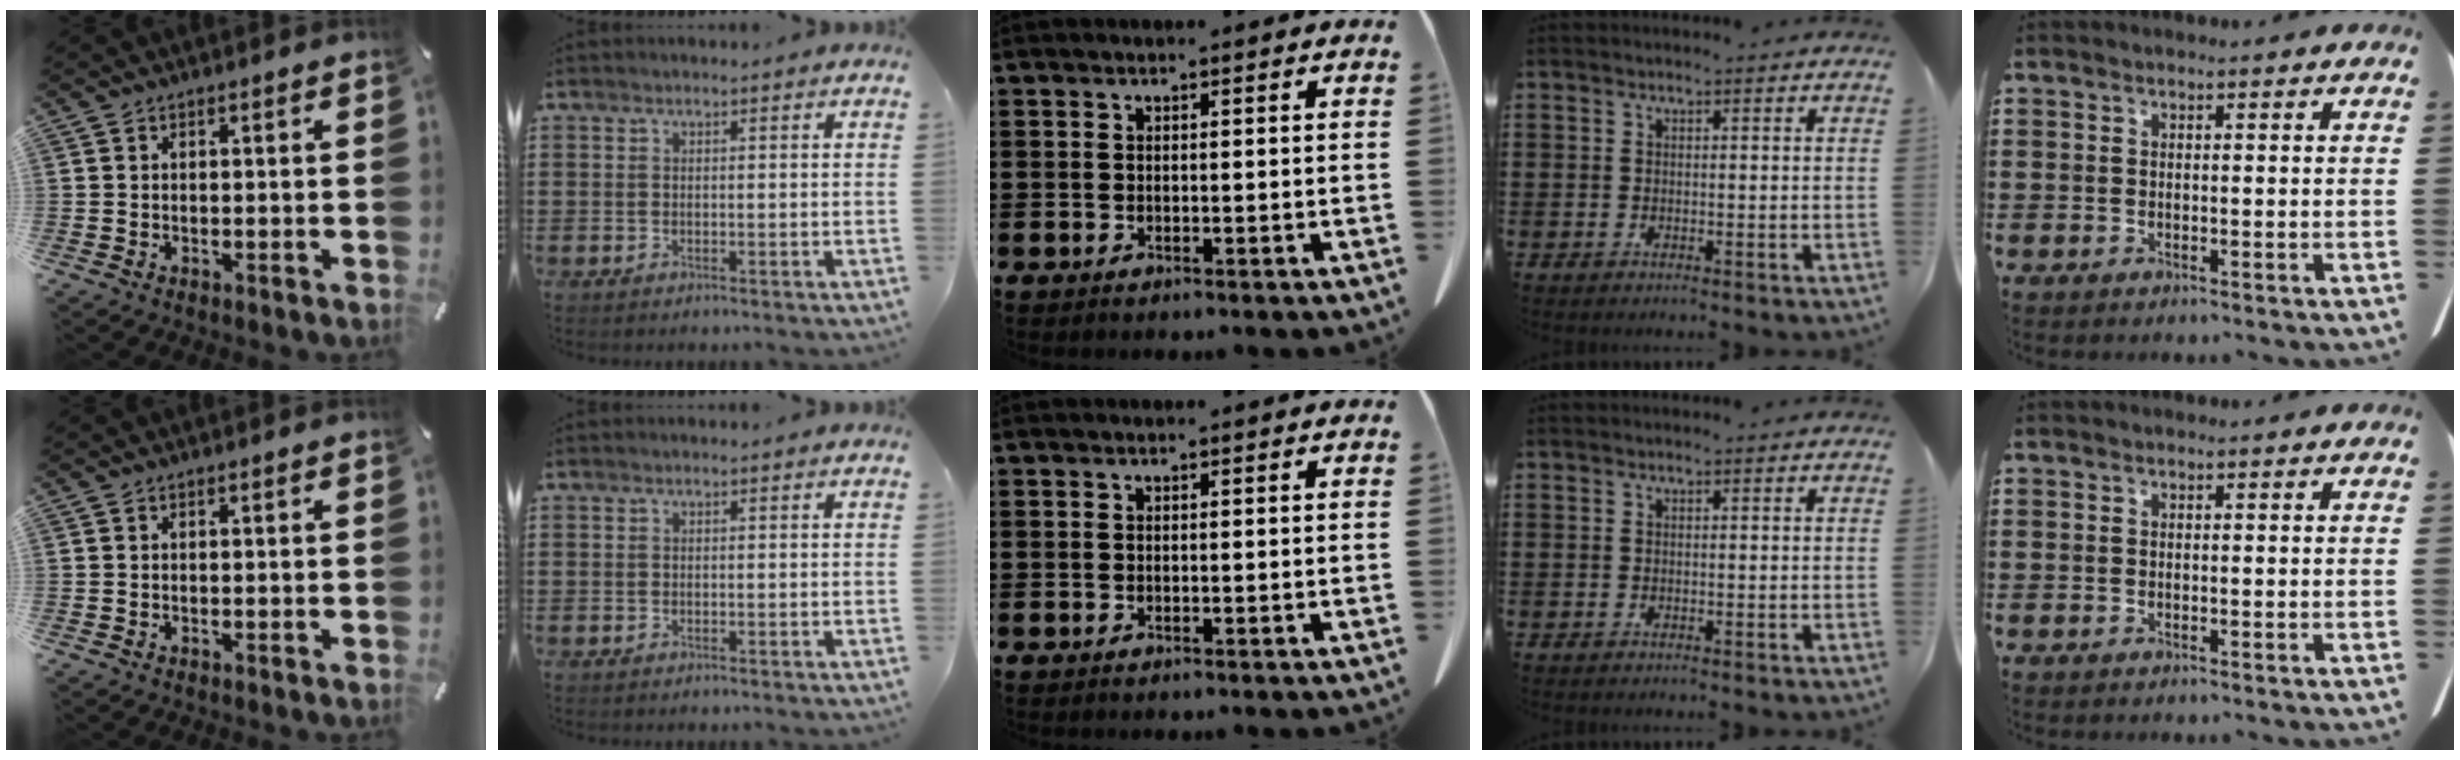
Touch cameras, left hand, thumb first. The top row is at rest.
{}